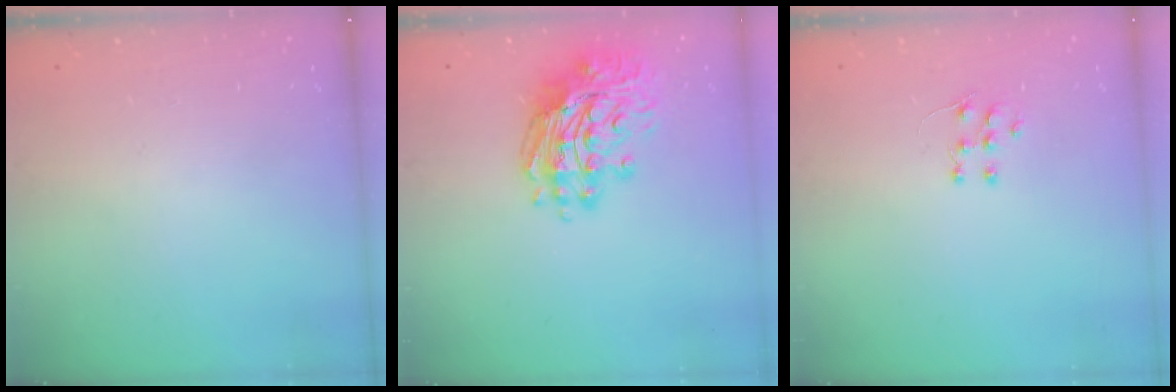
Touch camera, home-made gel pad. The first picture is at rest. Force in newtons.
{"total": 15.0, "press": 14.9, "slide": 1.6}
{"total": 5.7, "press": 5.6, "slide": 0.4}